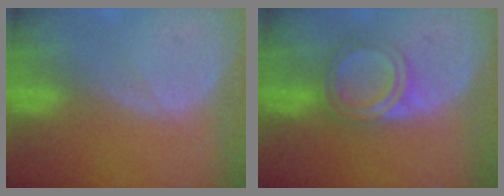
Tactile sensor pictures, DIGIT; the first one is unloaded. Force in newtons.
{"total": 4.7, "press": 4.5, "slide": 1.3}